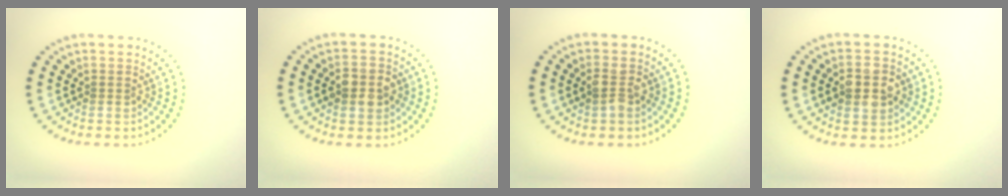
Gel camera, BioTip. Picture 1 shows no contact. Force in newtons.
{"total": 3.0, "press": 3.0, "slide": 0.1}
{"total": 1.9, "press": 1.9, "slide": 0.2}
{"total": 4.0, "press": 4.0, "slide": 0.1}